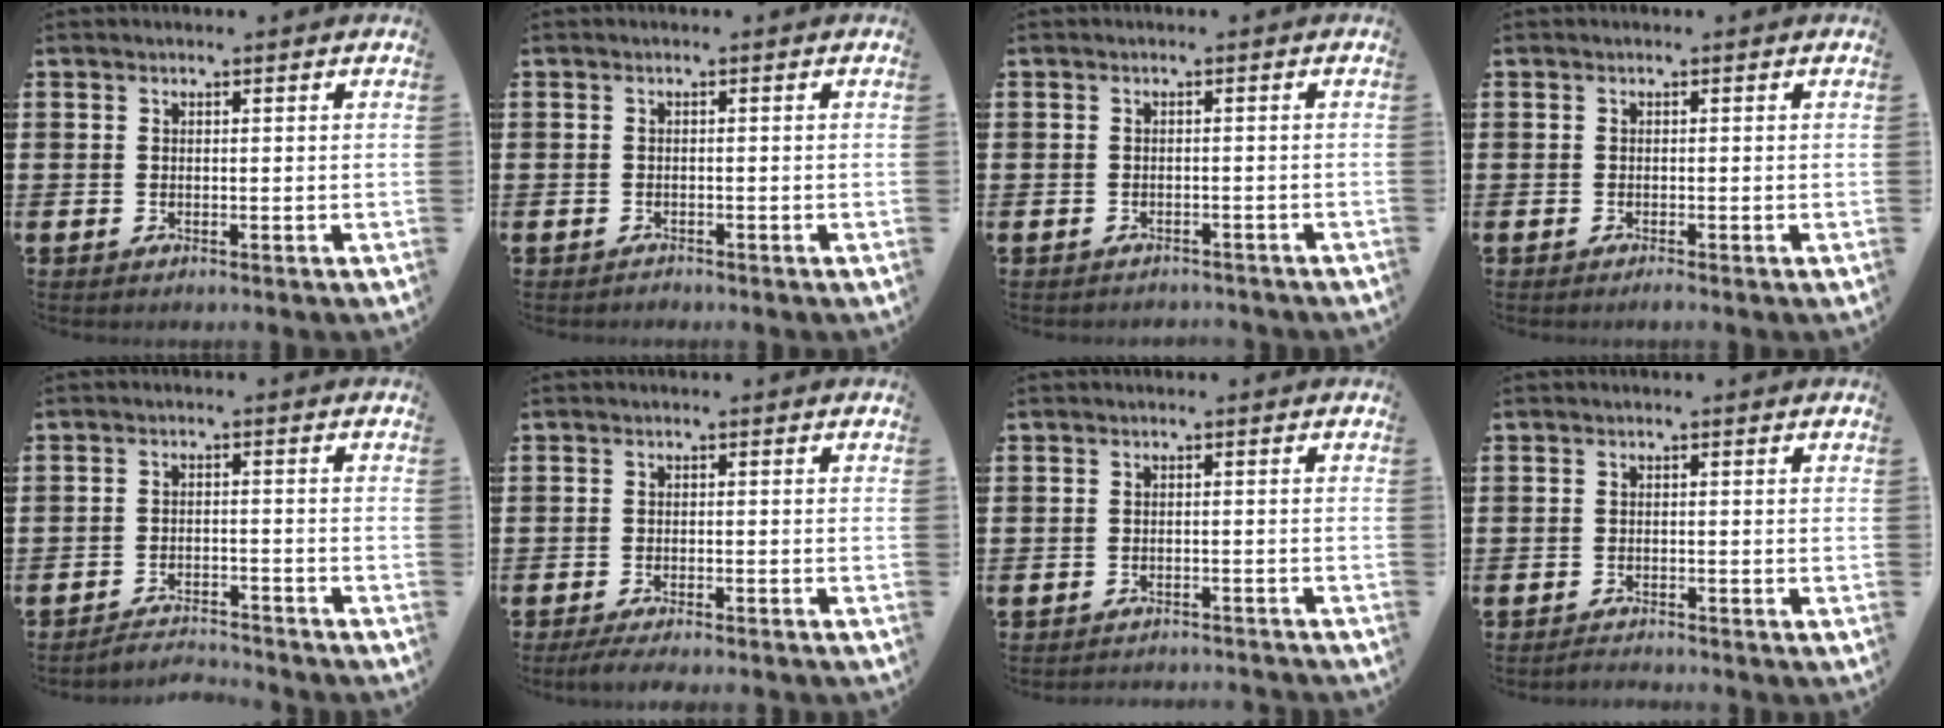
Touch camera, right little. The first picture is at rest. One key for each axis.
{"total": 0.6, "fx": -0.5, "fy": 0.1, "fz": -0.1, "tx": 0.000, "ty": -0.001, "tz": -0.012}
{"total": 1.0, "fx": -1.0, "fy": 0.0, "fz": -0.1, "tx": -0.002, "ty": 0.002, "tz": -0.022}
{"total": 0.6, "fx": -0.4, "fy": 0.0, "fz": 0.4, "tx": -0.008, "ty": -0.003, "tz": -0.008}
{"total": 2.8, "fx": -2.8, "fy": -0.1, "fz": -0.2, "tx": -0.004, "ty": 0.004, "tz": -0.062}
{"total": 1.9, "fx": -1.7, "fy": 0.0, "fz": 0.9, "tx": -0.013, "ty": 0.004, "tz": -0.033}
{"total": 1.5, "fx": -1.4, "fy": -0.1, "fz": -0.1, "tx": -0.001, "ty": 0.005, "tz": -0.031}
{"total": 1.1, "fx": -1.1, "fy": 0.0, "fz": 0.0, "tx": -0.004, "ty": 0.001, "tz": -0.023}